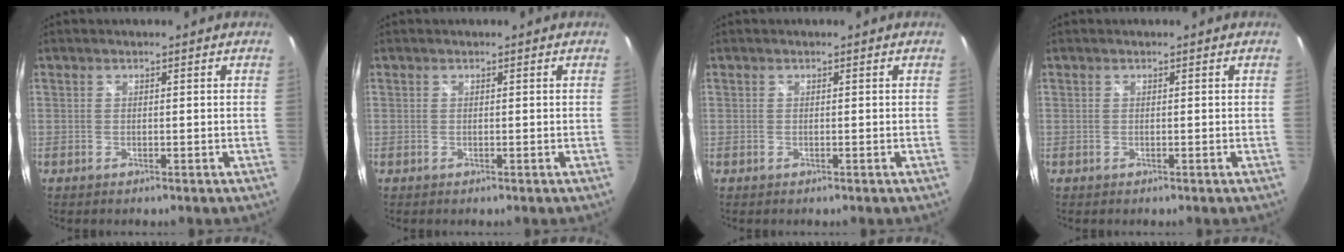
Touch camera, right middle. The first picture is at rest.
{"total": 0.0}
{"total": 0.0}
{"total": 0.0}